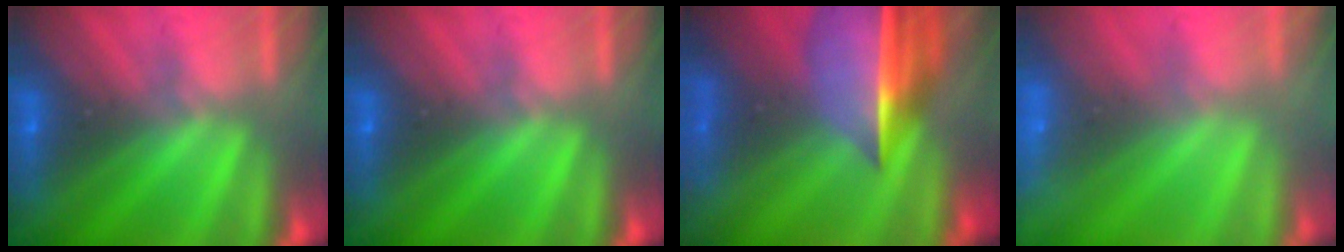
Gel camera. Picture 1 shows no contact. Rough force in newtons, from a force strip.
{"total": 0.0}
{"total": 7.3}
{"total": 5.5}